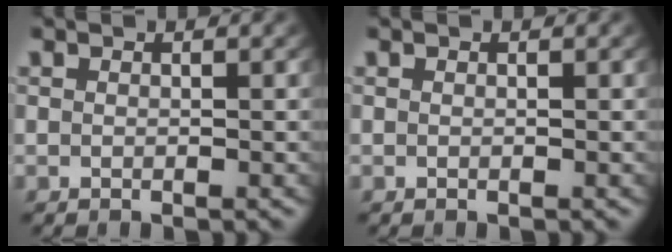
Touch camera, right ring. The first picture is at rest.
{"total": 0.0}